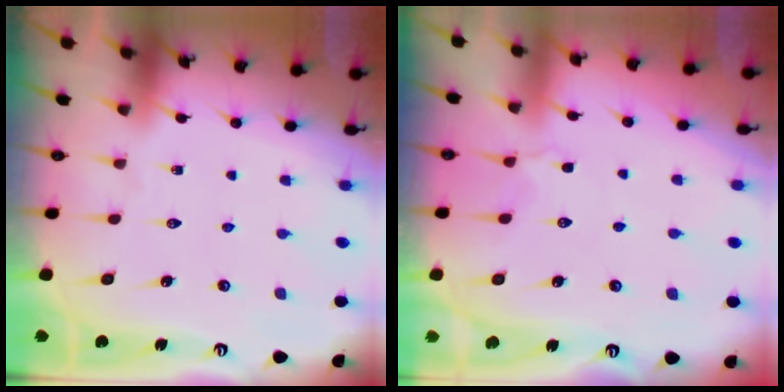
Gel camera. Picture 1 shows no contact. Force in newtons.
{"total": 1.3, "press": 1.2, "slide": 0.5}